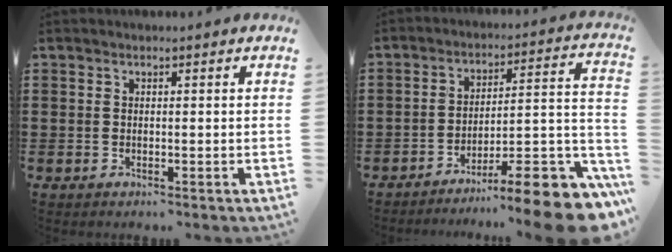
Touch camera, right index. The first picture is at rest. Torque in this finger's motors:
{"motor_torque": [0.74, -0.62, -0.05, -0.17]}